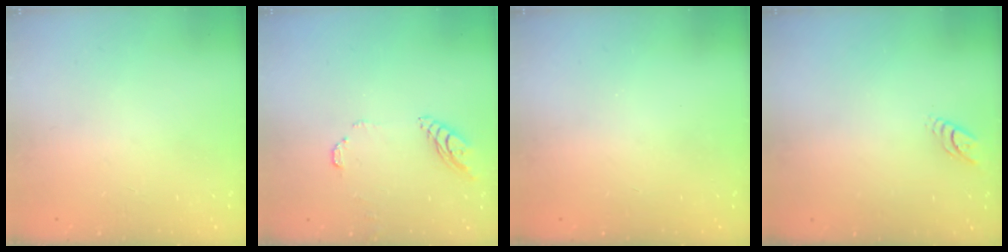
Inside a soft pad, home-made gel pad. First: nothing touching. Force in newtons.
{"total": 8.9, "press": 8.9, "slide": 0.9}
{"total": 0.0}
{"total": 3.6, "press": 3.6, "slide": 0.3}